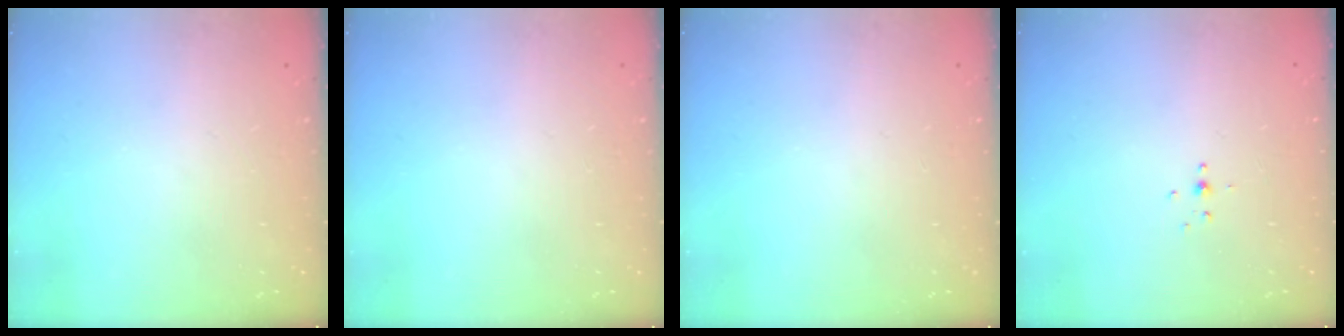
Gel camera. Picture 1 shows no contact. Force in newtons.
{"total": 0.0}
{"total": 0.0}
{"total": 2.4, "press": 2.3, "slide": 0.8}